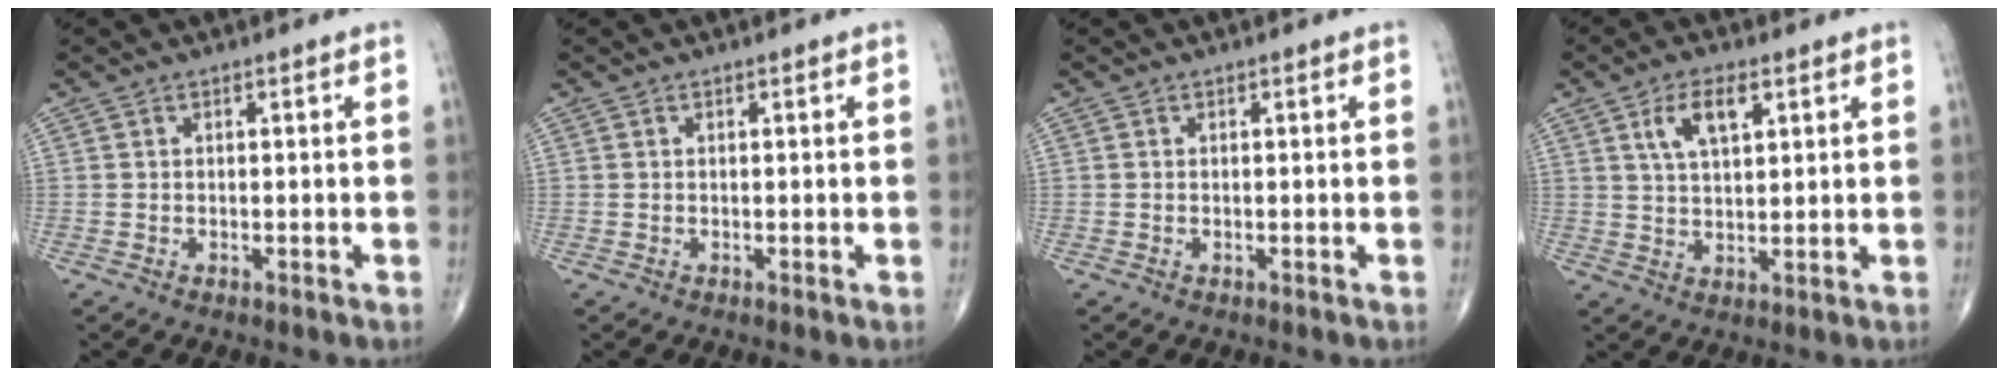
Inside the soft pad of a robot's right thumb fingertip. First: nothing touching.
{"total": 0.0}
{"total": 0.0}
{"total": 6.9, "force": [3.0, 3.2, 5.3], "torque": [-0.093, -0.007, 0.058]}